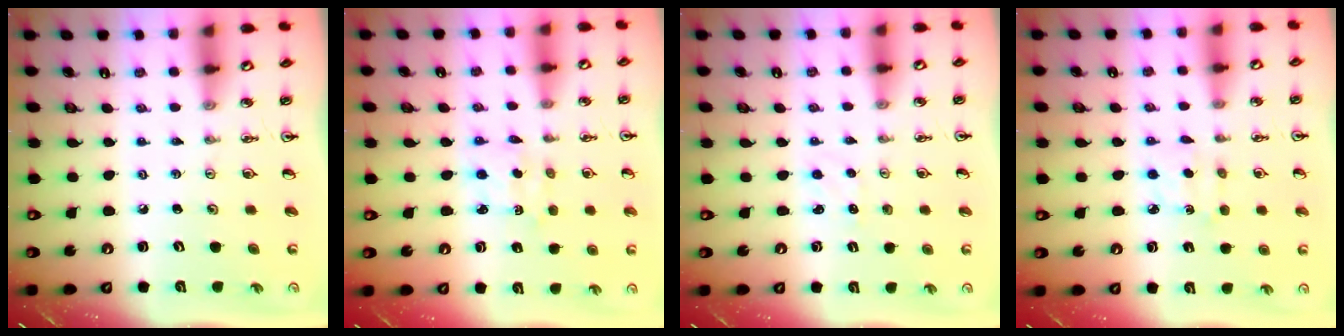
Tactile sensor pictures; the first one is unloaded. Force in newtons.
{"total": 2.4, "press": 2.4, "slide": 0.3}
{"total": 2.2, "press": 2.2, "slide": 0.3}
{"total": 4.7, "press": 4.7, "slide": 0.3}